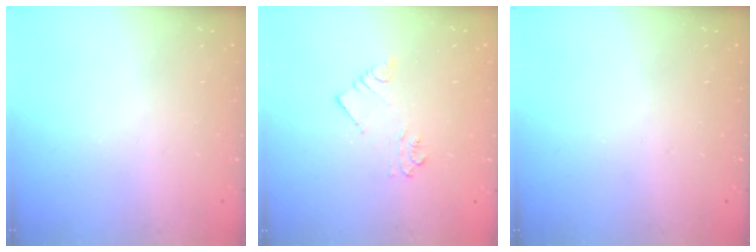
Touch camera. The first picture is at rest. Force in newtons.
{"total": 3.2, "press": 3.2, "slide": 0.2}
{"total": 0.0}